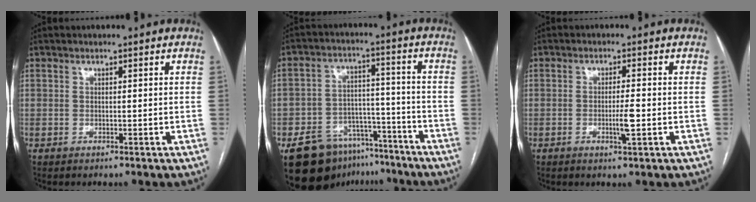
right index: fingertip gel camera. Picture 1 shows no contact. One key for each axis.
{"total": 13.7, "fx": -9.6, "fy": 8.1, "fz": 5.5, "tx": -0.079, "ty": 0.034, "tz": -0.148}
{"total": 3.3, "fx": -0.8, "fy": 0.1, "fz": 3.2, "tx": -0.057, "ty": -0.004, "tz": -0.012}